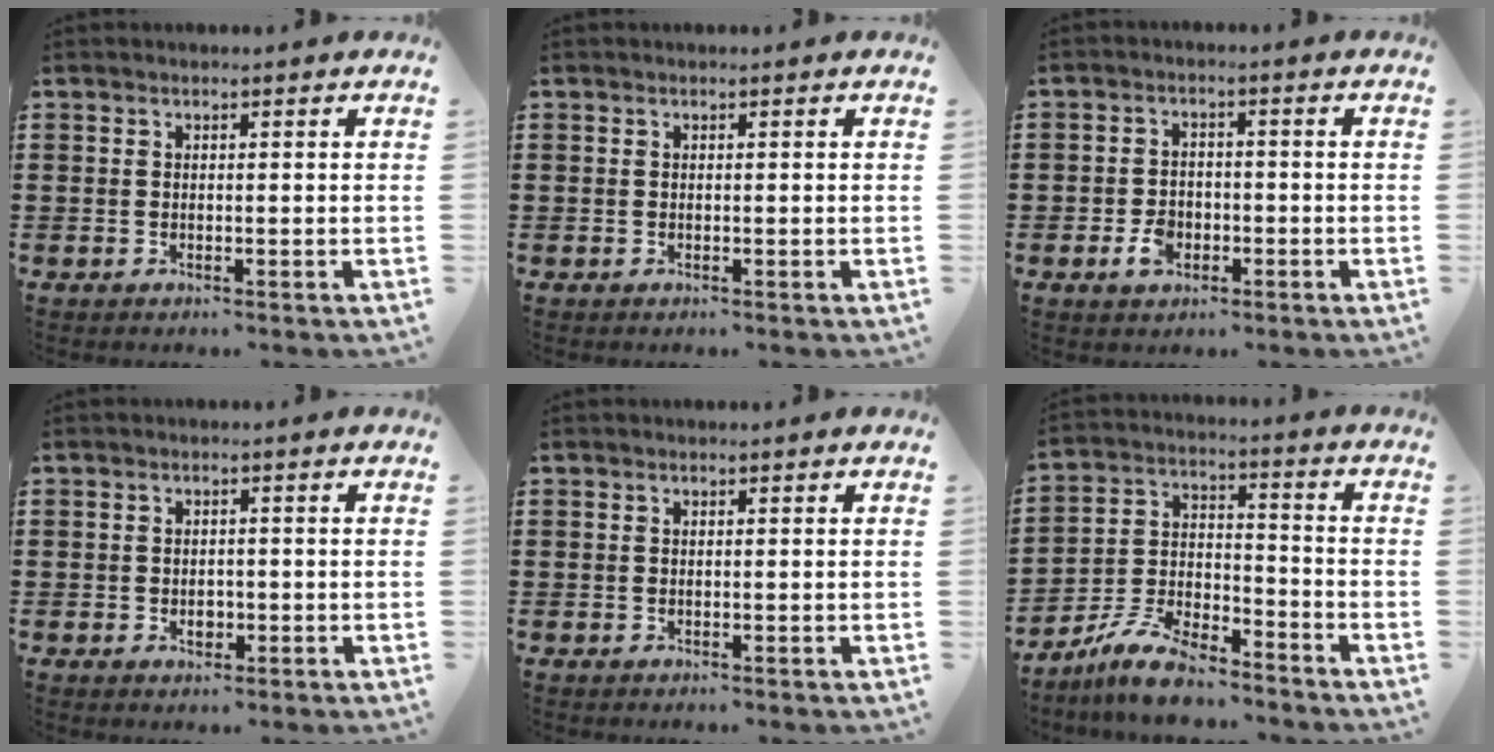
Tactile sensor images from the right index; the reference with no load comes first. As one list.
[{"total": 0.0}, {"total": 3.5, "force": [-1.5, 2.4, 2.2], "torque": [-0.050, 0.000, -0.028]}, {"total": 1.7, "force": [-0.4, 1.2, 1.2], "torque": [-0.024, 0.001, -0.009]}, {"total": 0.0}, {"total": 8.4, "force": [-7.4, 2.1, 3.5], "torque": [-0.083, 0.018, -0.145]}]